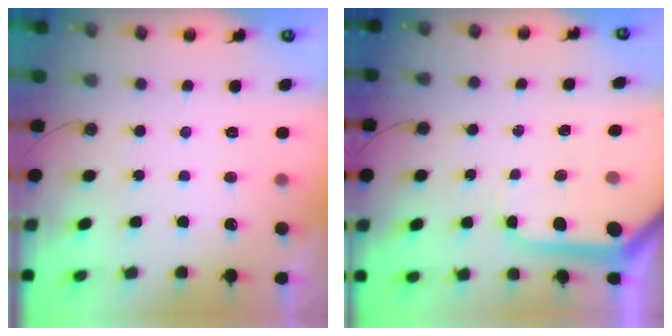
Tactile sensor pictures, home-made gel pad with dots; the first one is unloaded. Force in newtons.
{"total": 9.1, "press": 9.1, "slide": 0.9}